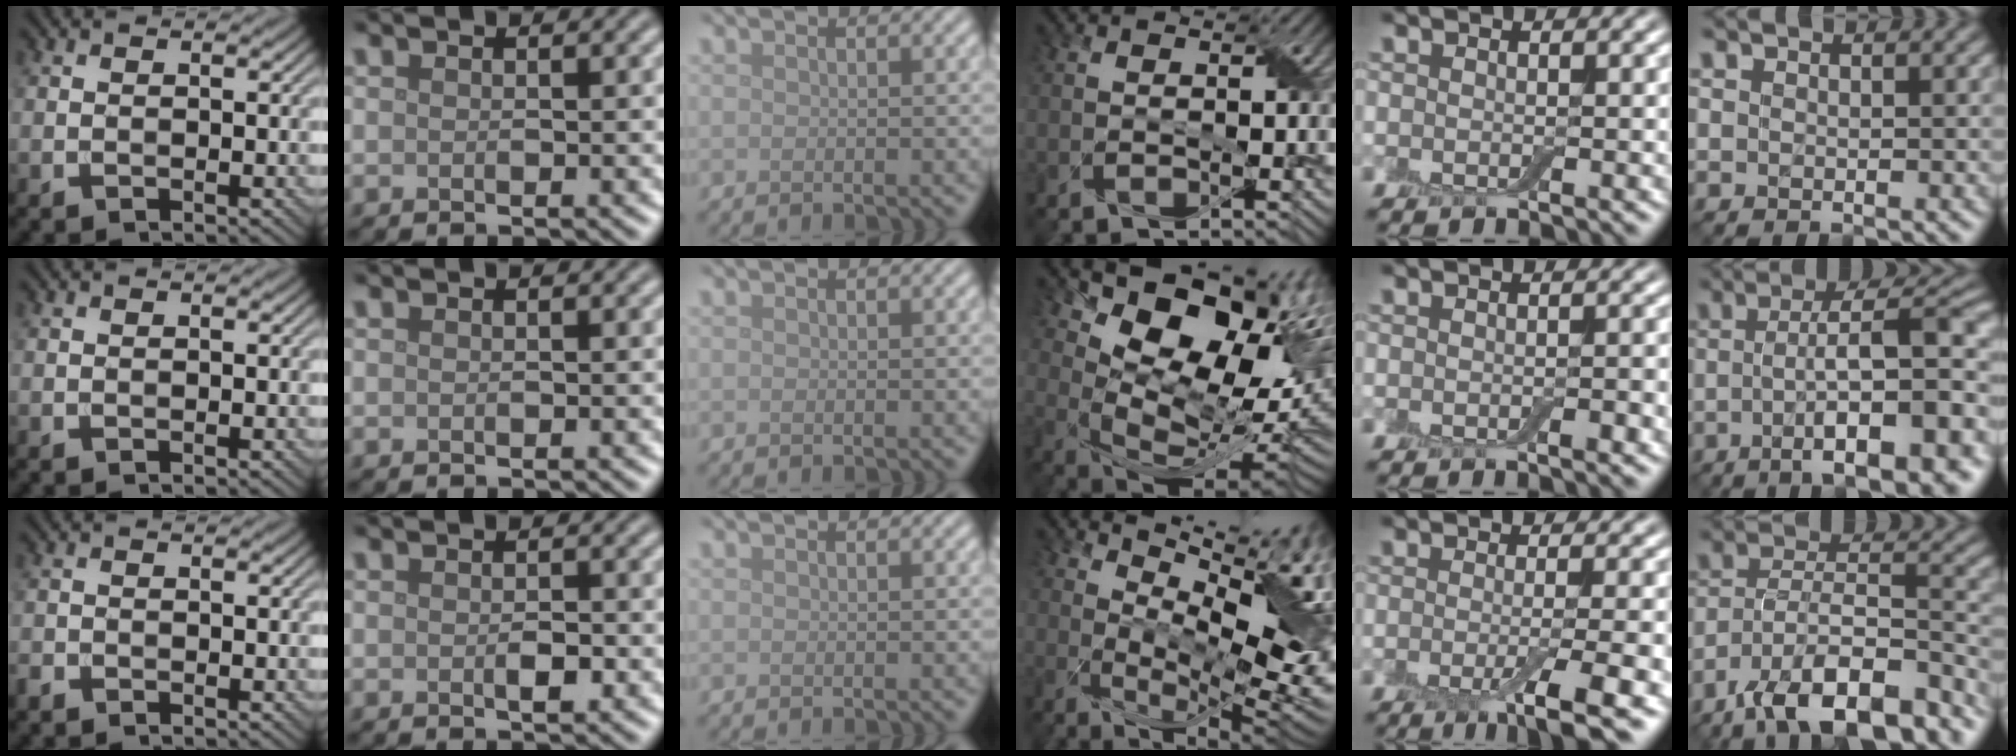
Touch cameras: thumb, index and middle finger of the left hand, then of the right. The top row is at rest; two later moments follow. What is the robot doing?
{"motion": "wrap", "object": "adhesive wrap"}